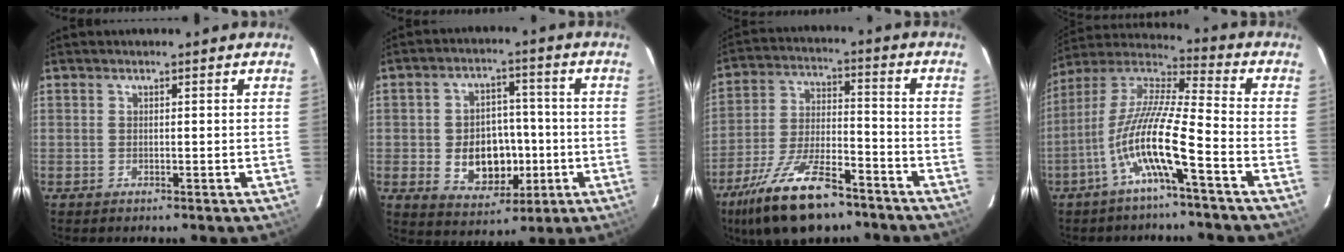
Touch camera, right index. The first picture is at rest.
{"total": 11.5, "force": [-2.4, 8.5, 7.3], "torque": [-0.151, 0.012, -0.016]}
{"total": 18.5, "force": [-12.9, 6.6, 11.5], "torque": [-0.231, -0.023, -0.223]}
{"total": 13.1, "force": [-5.8, 0.7, 11.8], "torque": [-0.223, -0.001, -0.115]}